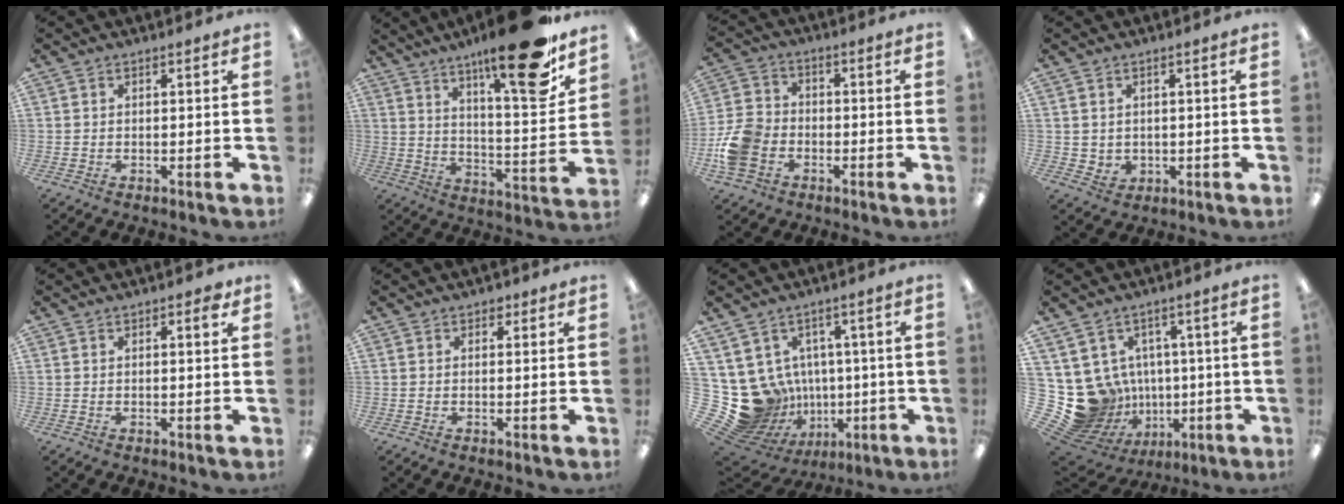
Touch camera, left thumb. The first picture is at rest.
{"total": 21.5, "force": [15.4, 4.9, 14.1], "torque": [-0.200, -0.112, 0.244]}
{"total": 10.6, "force": [-3.7, 8.2, 5.6], "torque": [-0.116, 0.031, -0.066]}
{"total": 2.6, "force": [1.5, 2.1, 0.1], "torque": [-0.001, -0.008, 0.027]}
{"total": 1.5, "force": [0.9, 0.5, 1.1], "torque": [-0.006, -0.004, 0.012]}
{"total": 1.6, "force": [0.8, 1.2, 0.7], "torque": [0.002, -0.004, 0.012]}
{"total": 15.8, "force": [-0.9, 14.8, 5.7], "torque": [-0.139, -0.021, 0.020]}
{"total": 15.1, "force": [-1.0, 14.2, 5.1], "torque": [-0.132, -0.015, 0.019]}